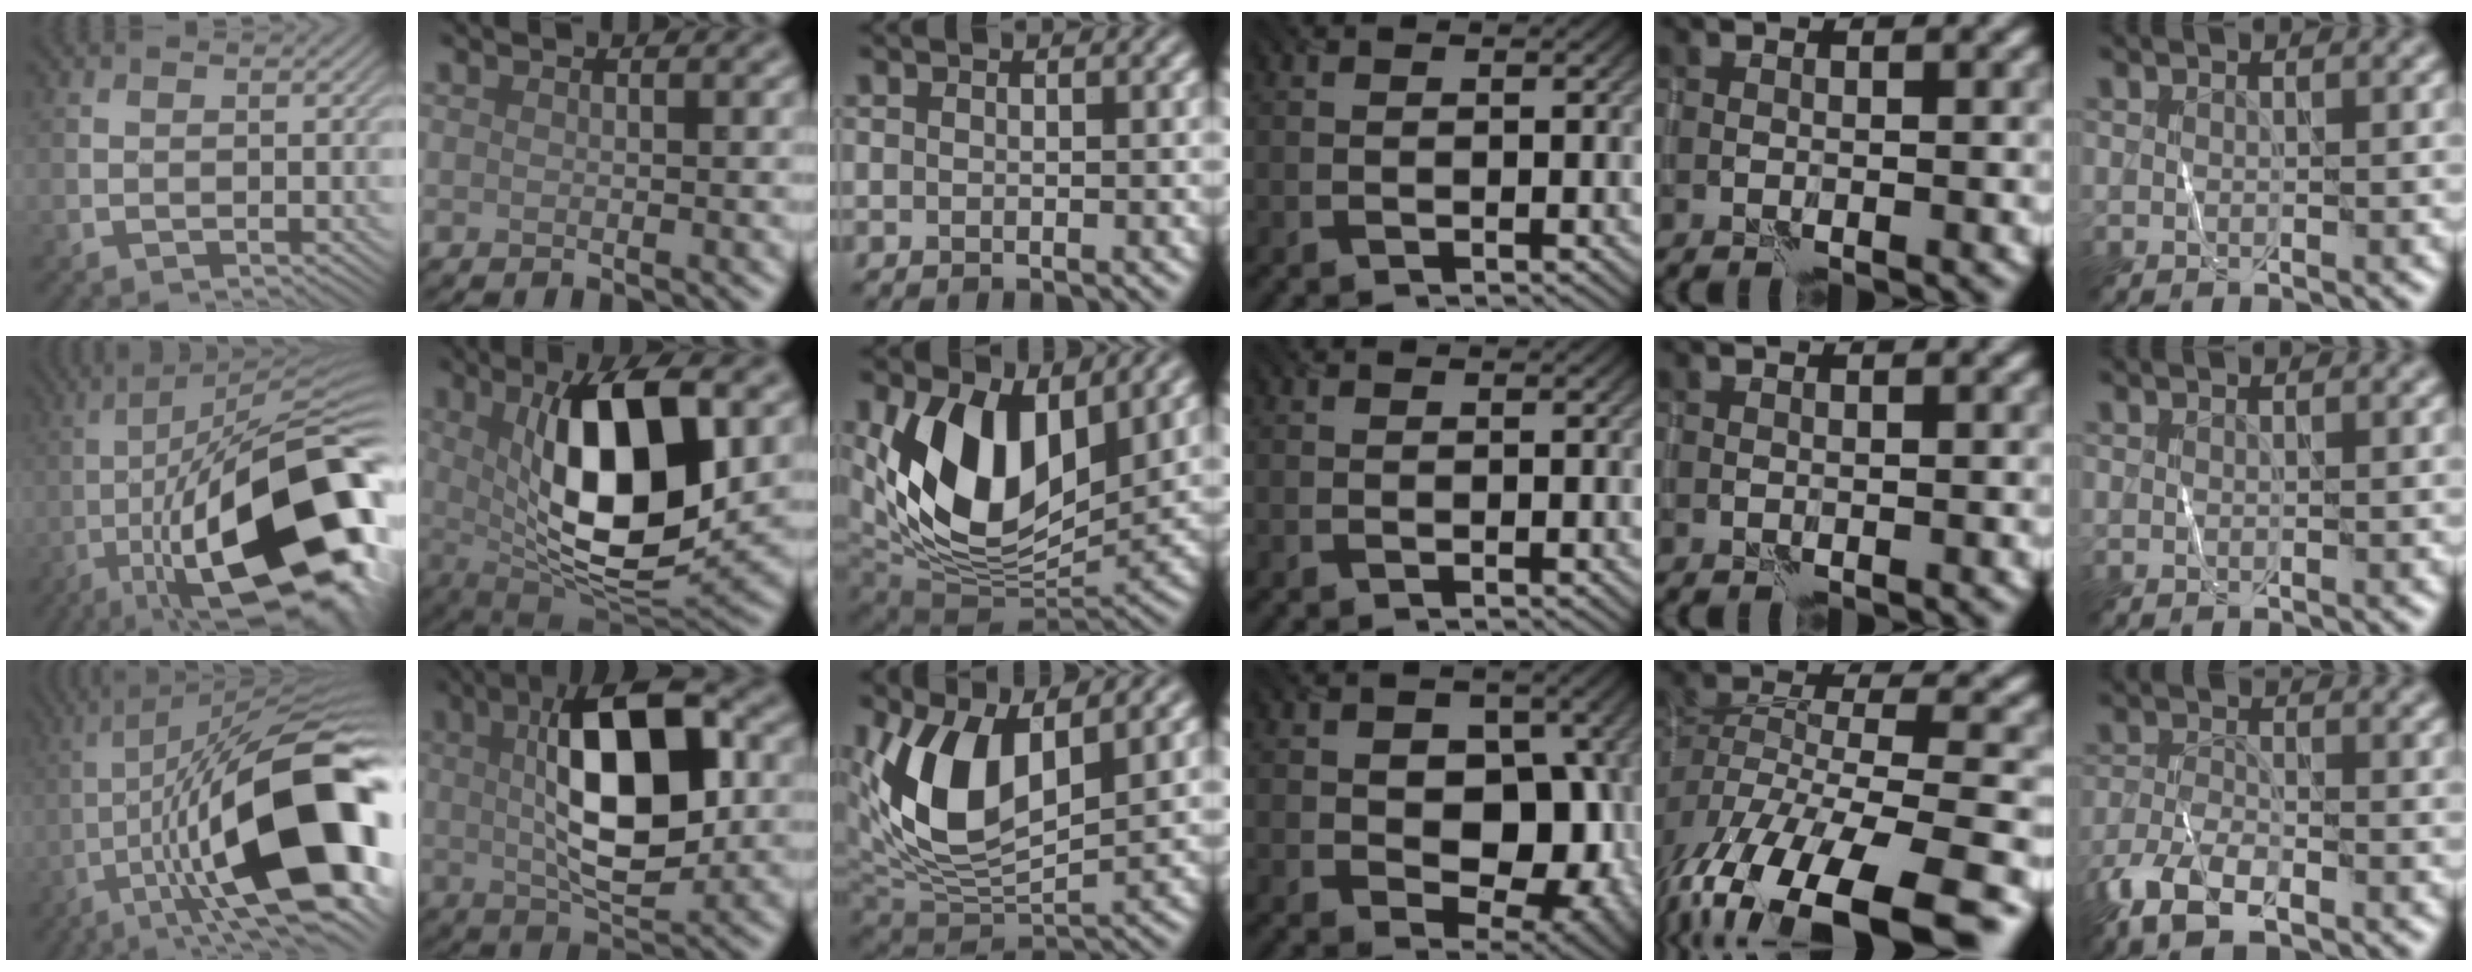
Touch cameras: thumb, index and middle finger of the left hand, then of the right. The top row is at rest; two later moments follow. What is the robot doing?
{"motion": "wrap", "object": "ribbon"}